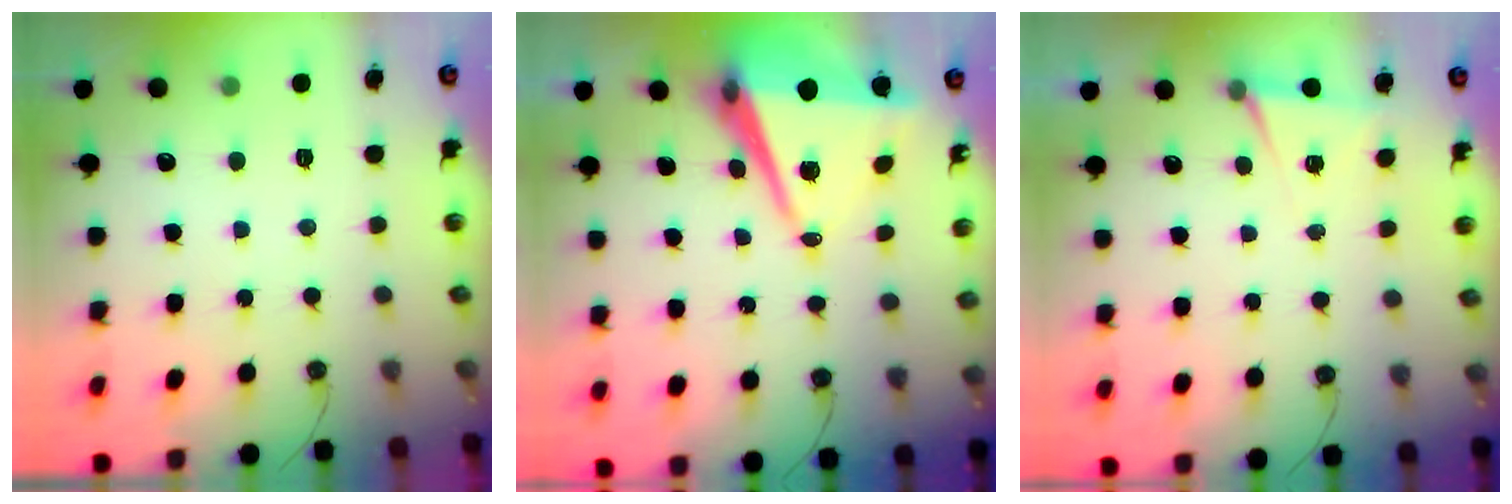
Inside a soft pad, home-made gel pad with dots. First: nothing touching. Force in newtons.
{"total": 10.1, "press": 9.2, "slide": 4.1}
{"total": 5.4, "press": 2.9, "slide": 4.5}